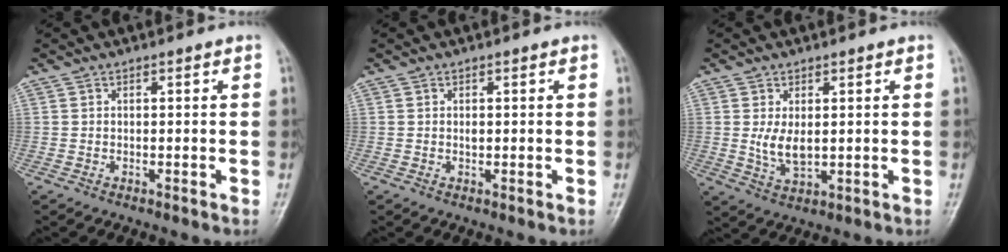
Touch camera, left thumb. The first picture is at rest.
{"total": 0.6, "force": [0.2, 0.4, 0.4], "torque": [-0.007, -0.001, 0.001]}
{"total": 4.6, "force": [0.7, 2.4, 3.8], "torque": [-0.067, -0.014, 0.022]}